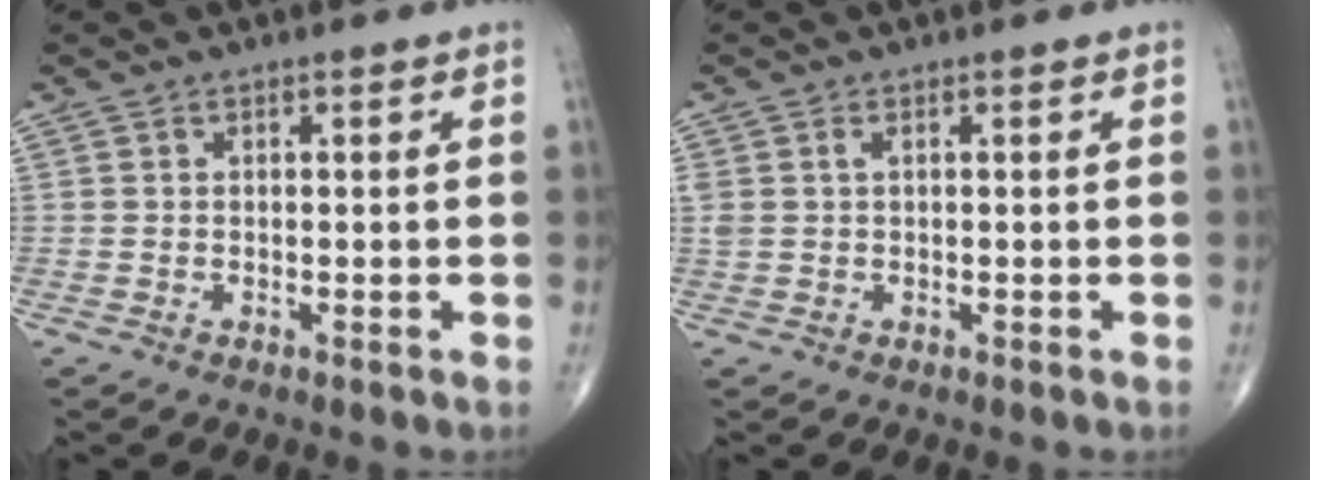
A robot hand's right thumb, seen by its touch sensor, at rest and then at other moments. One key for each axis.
{"total": 1.9, "fx": 0.6, "fy": 1.1, "fz": 1.5, "tx": -0.050, "ty": 0.012, "tz": 0.016}